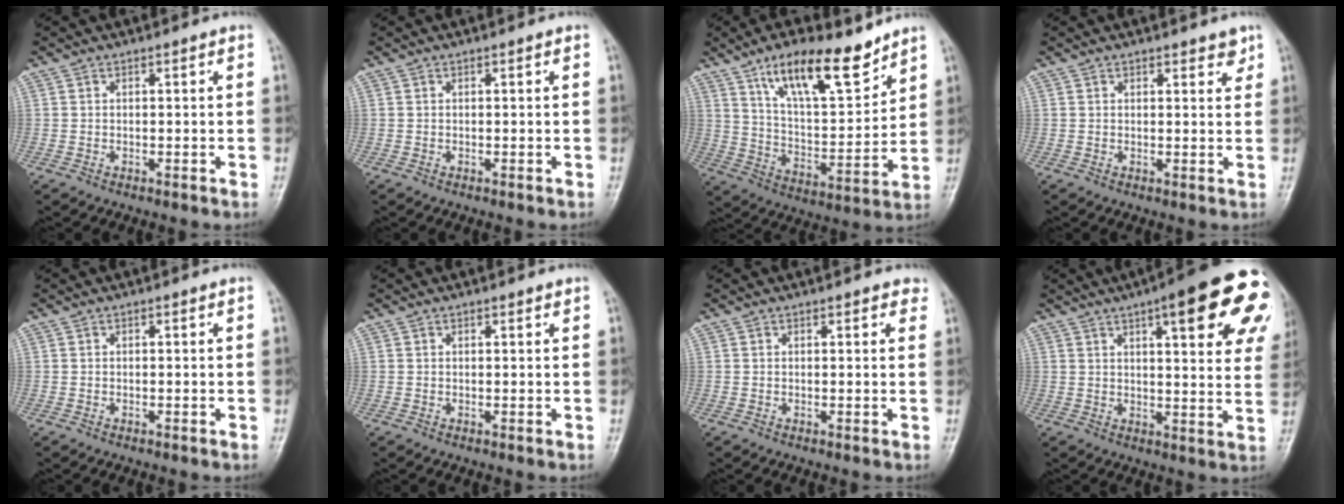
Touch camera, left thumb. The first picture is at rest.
{"total": 0.0}
{"total": 16.6, "force": [11.2, 5.6, 11.0], "torque": [-0.152, -0.062, 0.202]}
{"total": 2.8, "force": [2.0, 1.2, 1.4], "torque": [0.000, -0.010, 0.023]}
{"total": 0.0}
{"total": 0.7, "force": [0.6, 0.2, 0.3], "torque": [-0.005, -0.003, 0.008]}
{"total": 2.2, "force": [1.6, 1.0, 1.2], "torque": [0.005, 0.000, 0.013]}
{"total": 21.8, "force": [10.3, 5.8, 18.3], "torque": [-0.216, -0.019, 0.123]}